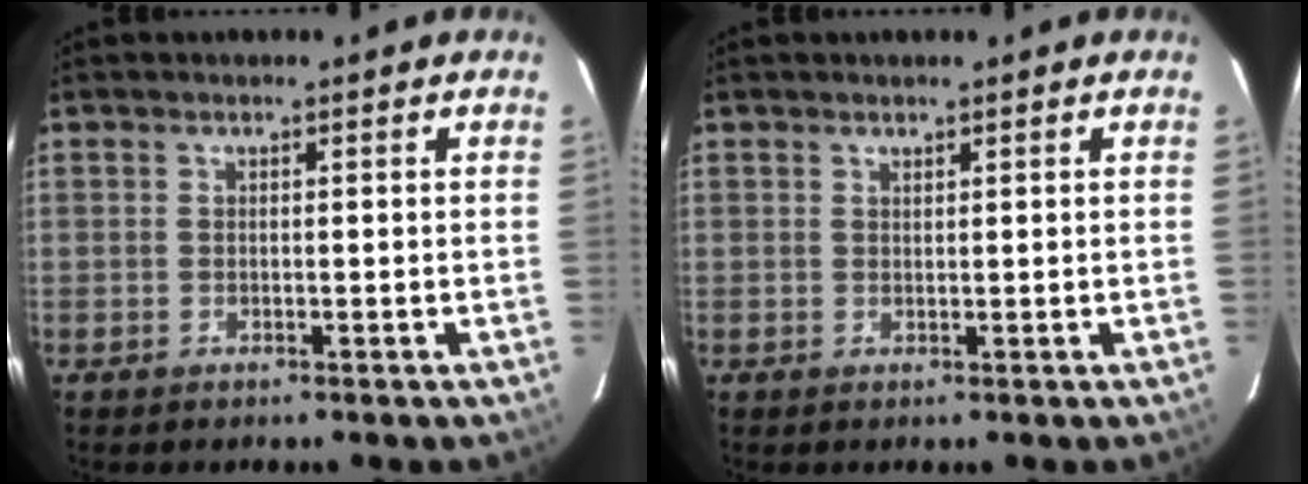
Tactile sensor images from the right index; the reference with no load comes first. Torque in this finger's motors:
{"motor_torque": [0.12, 0.08, -0.02, 0.00]}